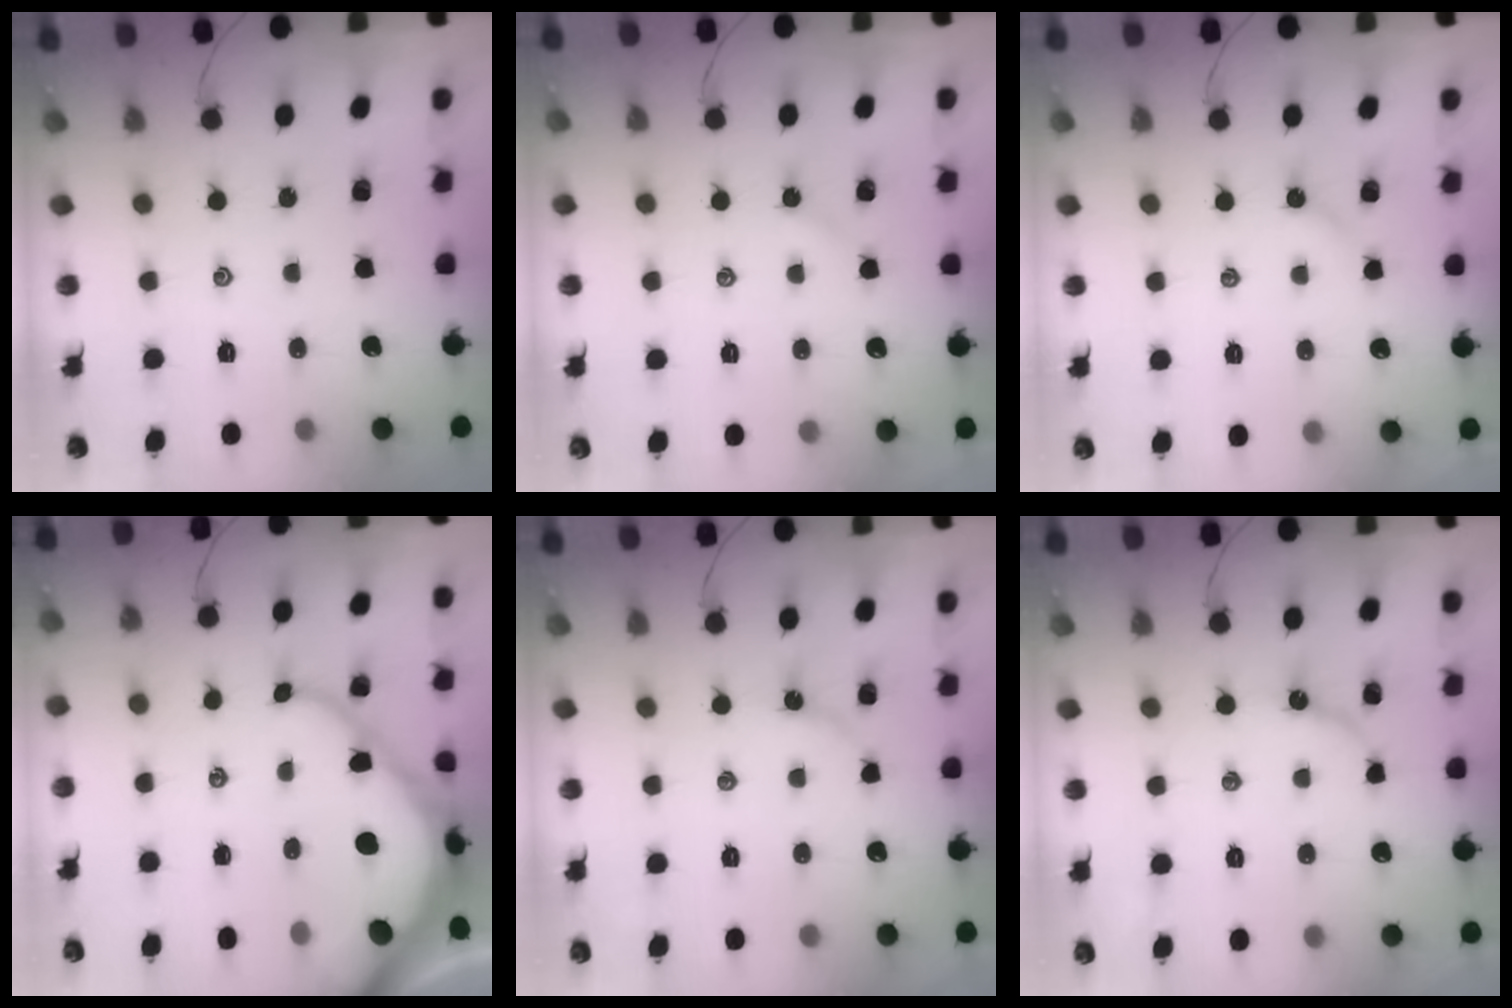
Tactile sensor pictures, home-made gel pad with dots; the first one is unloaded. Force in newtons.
{"total": 2.2, "press": 2.2, "slide": 0.3}
{"total": 2.2, "press": 2.2, "slide": 0.4}
{"total": 12.8, "press": 12.7, "slide": 1.4}
{"total": 3.0, "press": 2.9, "slide": 0.5}
{"total": 4.9, "press": 4.9, "slide": 0.6}